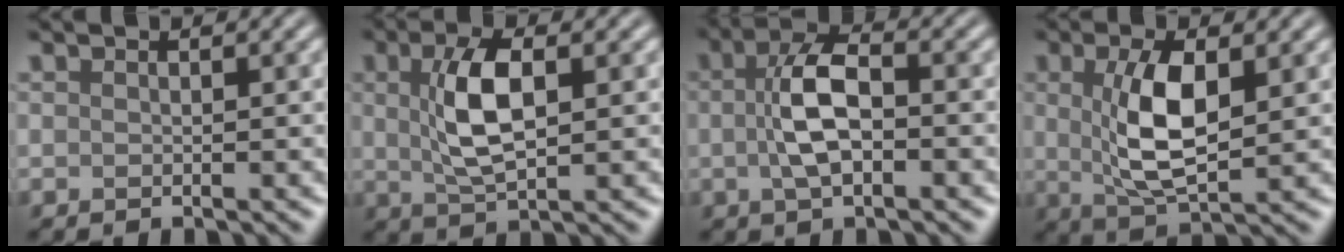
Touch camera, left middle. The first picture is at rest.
{"total": 5.4, "force": [1.0, 2.2, 4.8], "torque": [-0.100, 0.005, 0.019]}
{"total": 5.0, "force": [-0.2, 2.3, 4.5], "torque": [-0.090, 0.007, -0.009]}
{"total": 6.3, "force": [0.9, 2.6, 5.6], "torque": [-0.118, -0.002, 0.022]}